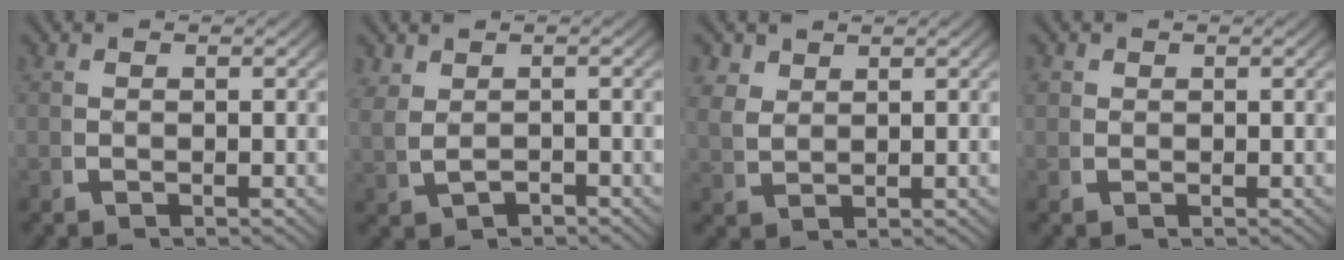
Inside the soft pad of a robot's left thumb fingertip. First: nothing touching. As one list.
[{"total": 1.7, "force": [0.3, 1.2, 1.2], "torque": [-0.033, -0.007, 0.018]}, {"total": 2.6, "force": [1.9, 1.5, 0.9], "torque": [-0.023, -0.004, 0.048]}, {"total": 1.2, "force": [0.5, 1.0, 0.3], "torque": [-0.011, -0.008, 0.013]}]